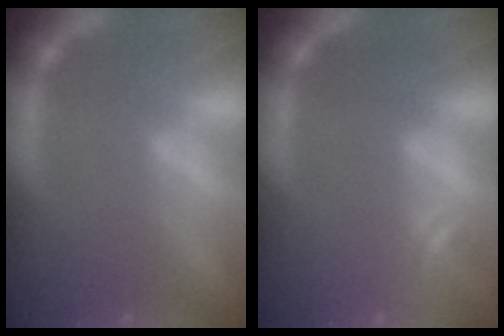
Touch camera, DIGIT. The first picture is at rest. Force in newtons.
{"total": 1.5}